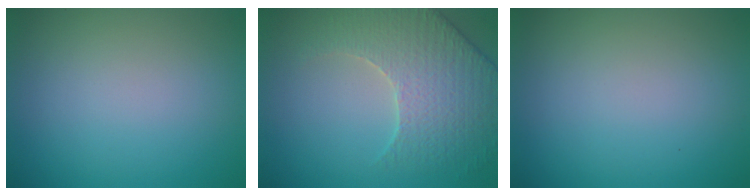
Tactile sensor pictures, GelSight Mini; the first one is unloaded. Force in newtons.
{"total": 4.7, "press": 4.6, "slide": 1.2}
{"total": 0.0}